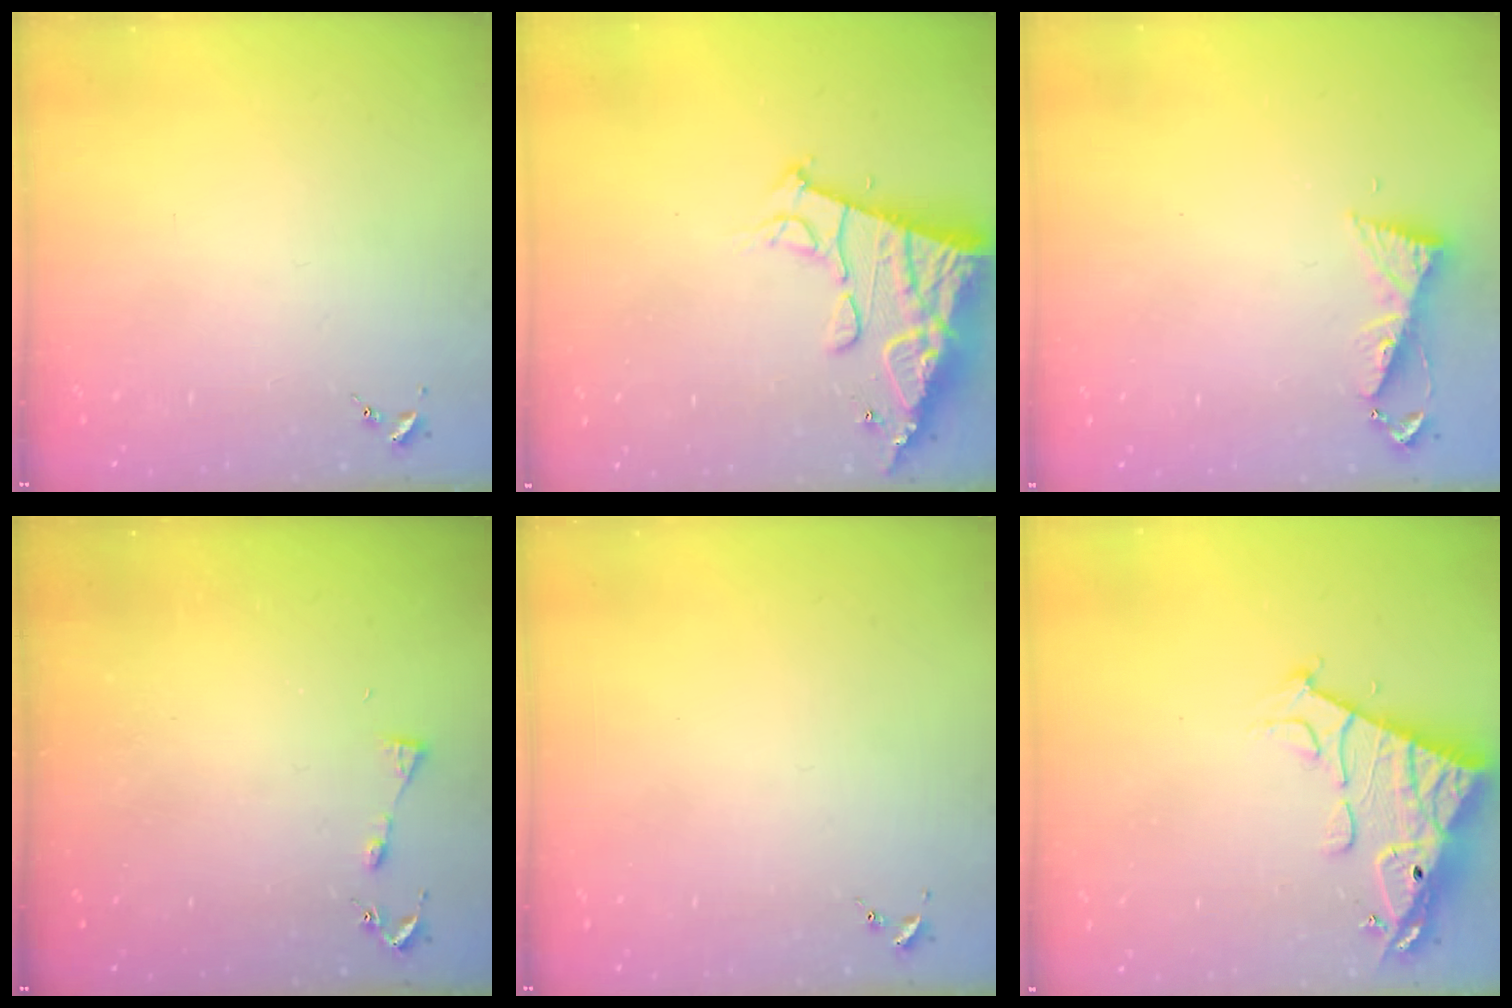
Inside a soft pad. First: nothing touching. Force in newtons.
{"total": 16.0, "press": 15.9, "slide": 1.8}
{"total": 6.0, "press": 5.9, "slide": 0.7}
{"total": 3.7, "press": 3.7, "slide": 0.5}
{"total": 0.0}
{"total": 15.6, "press": 15.5, "slide": 1.5}